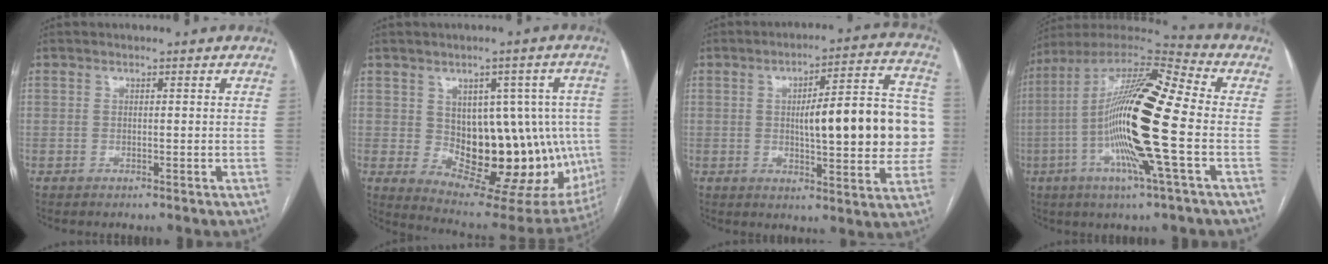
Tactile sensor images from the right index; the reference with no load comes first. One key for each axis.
{"total": 18.1, "fx": -1.1, "fy": 9.7, "fz": 15.3, "tx": -0.172, "ty": 0.015, "tz": 0.011}
{"total": 18.4, "fx": 0.4, "fy": 4.3, "fz": 17.9, "tx": -0.219, "ty": 0.034, "tz": 0.013}
{"total": 20.8, "fx": -3.3, "fy": 1.1, "fz": 20.5, "tx": -0.402, "ty": -0.009, "tz": -0.076}